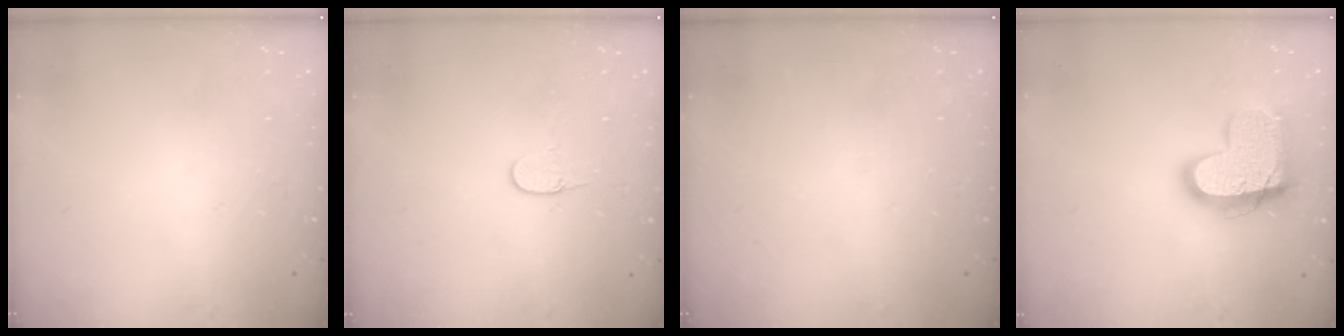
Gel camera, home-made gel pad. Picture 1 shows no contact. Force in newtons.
{"total": 3.2, "press": 3.2, "slide": 0.3}
{"total": 0.0}
{"total": 17.3, "press": 17.3, "slide": 1.2}